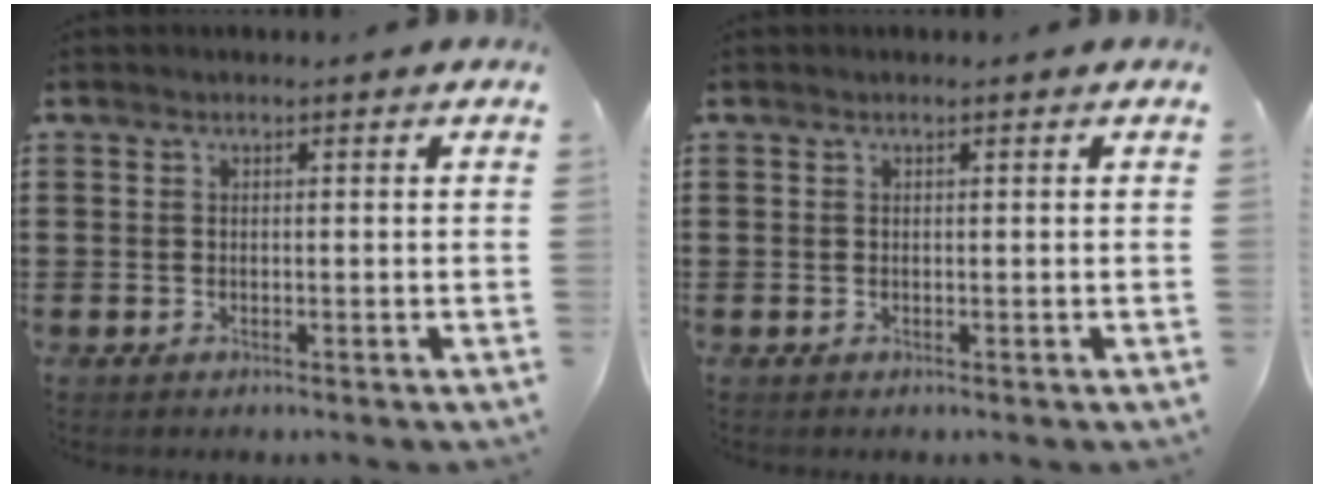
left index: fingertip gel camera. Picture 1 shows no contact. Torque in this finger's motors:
{"motor_torque": [0.09, 0.10, -0.01, -0.01]}